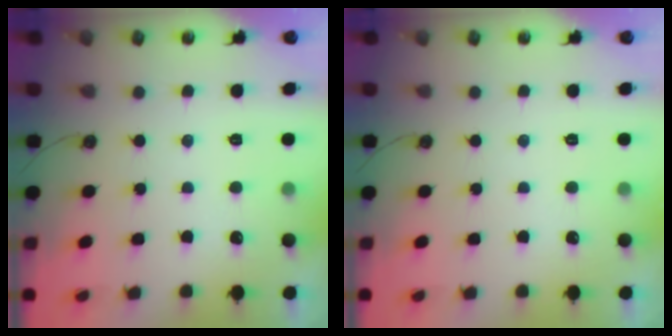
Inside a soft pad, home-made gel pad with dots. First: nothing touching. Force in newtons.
{"total": 0.0}